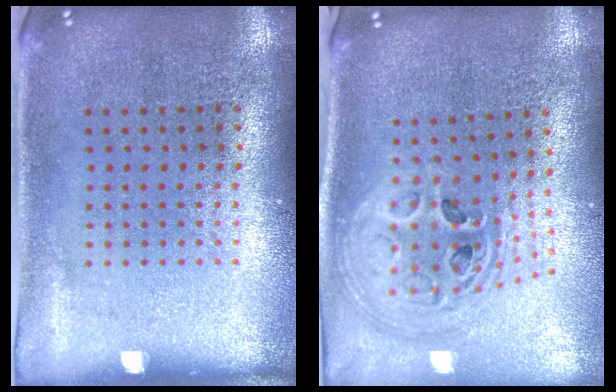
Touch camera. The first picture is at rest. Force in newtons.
{"total": 2.6, "press": 1.9, "slide": 1.8}